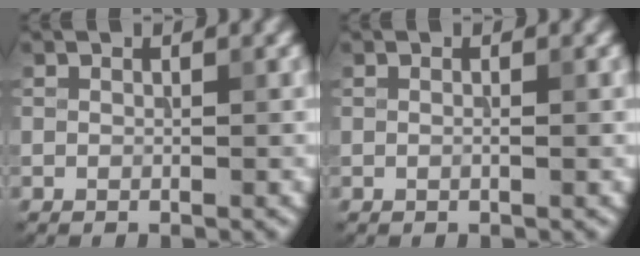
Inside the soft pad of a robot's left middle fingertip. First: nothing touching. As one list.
[{"total": 0.6, "force": [0.0, 0.0, 0.6], "torque": [-0.016, 0.001, -0.002]}]